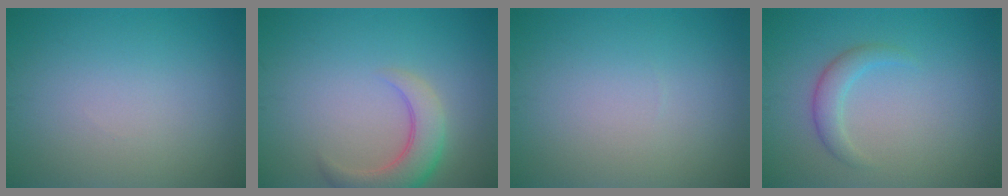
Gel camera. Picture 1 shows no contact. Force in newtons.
{"total": 4.3, "press": 4.3, "slide": 0.4}
{"total": 0.0}
{"total": 2.0, "press": 2.0, "slide": 0.1}